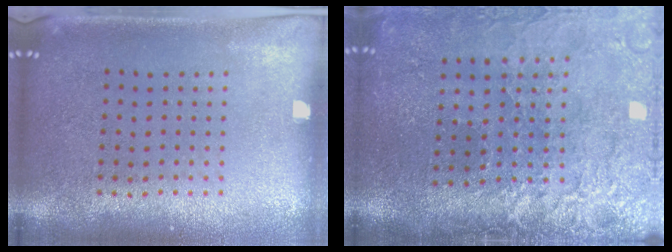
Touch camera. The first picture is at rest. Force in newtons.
{"total": 4.3, "press": 3.5, "slide": 2.5}